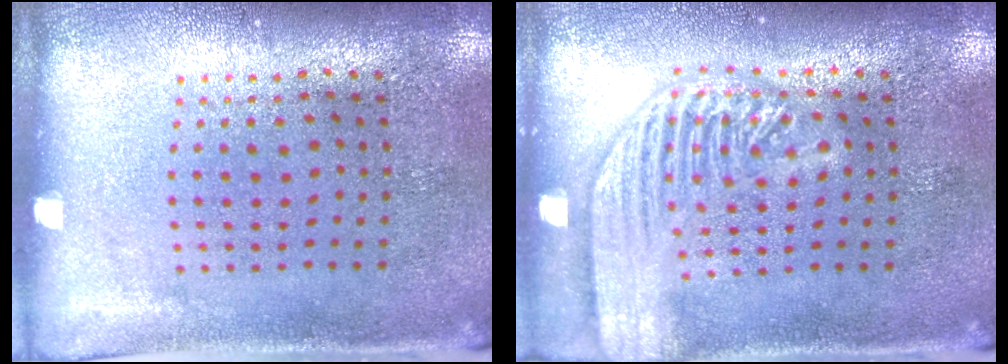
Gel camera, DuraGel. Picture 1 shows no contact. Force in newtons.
{"total": 2.4, "press": 2.4, "slide": 0.3}